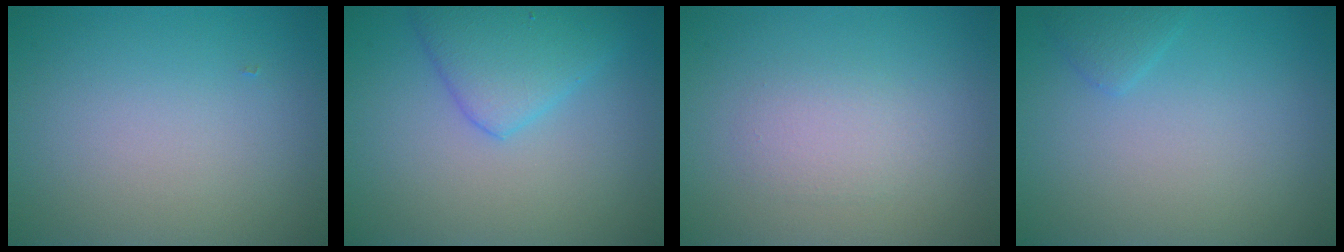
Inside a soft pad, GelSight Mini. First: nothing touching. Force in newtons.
{"total": 3.9, "press": 3.9, "slide": 0.2}
{"total": 1.7, "press": 1.7, "slide": 0.1}
{"total": 1.1, "press": 1.1, "slide": 0.1}